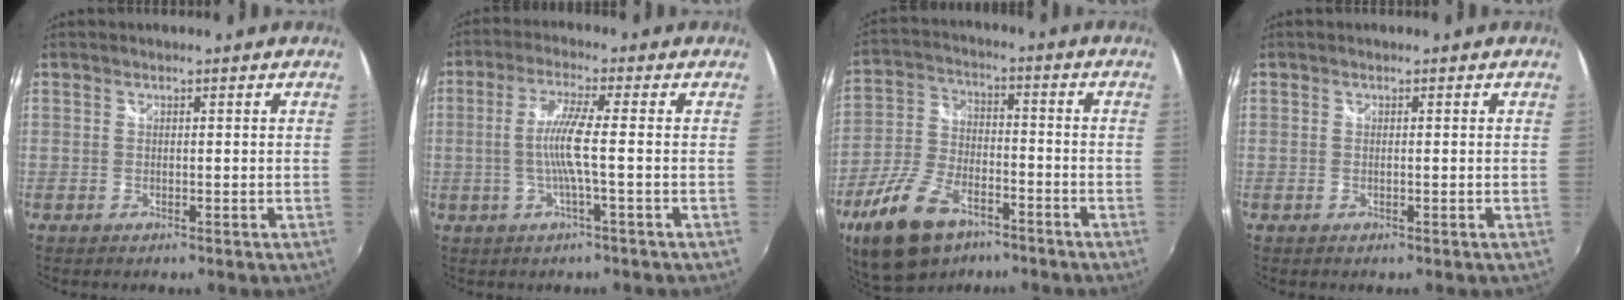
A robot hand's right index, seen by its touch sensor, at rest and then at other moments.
{"total": 6.5, "force": [-1.0, -0.5, 6.4], "torque": [-0.136, -0.003, -0.017]}
{"total": 15.6, "force": [-9.6, 8.0, 9.3], "torque": [-0.207, -0.014, -0.176]}
{"total": 0.0}